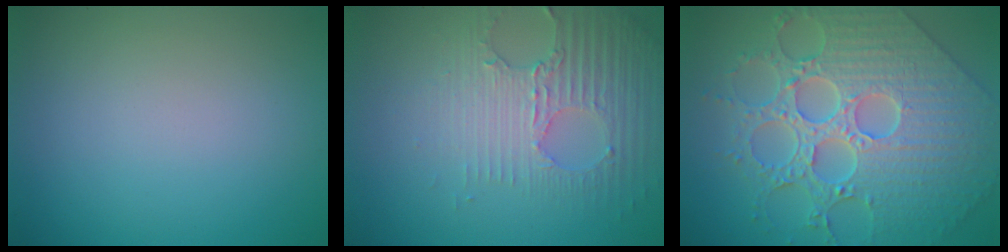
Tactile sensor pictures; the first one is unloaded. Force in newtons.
{"total": 3.8, "press": 3.7, "slide": 0.8}
{"total": 8.9, "press": 7.2, "slide": 5.2}